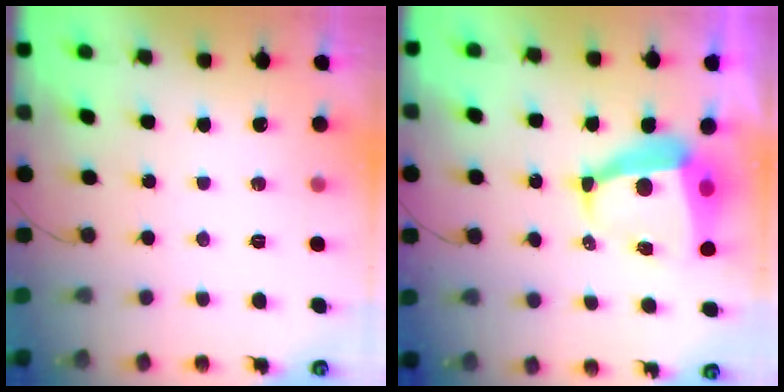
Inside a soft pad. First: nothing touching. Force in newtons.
{"total": 8.7, "press": 8.6, "slide": 1.2}